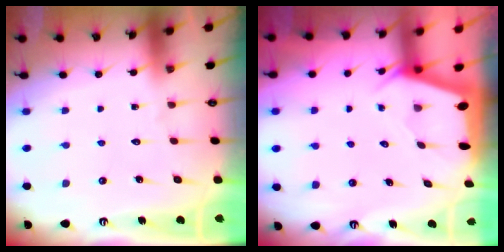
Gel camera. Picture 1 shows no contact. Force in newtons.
{"total": 1.9, "press": 1.9, "slide": 0.3}